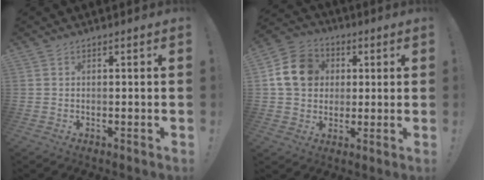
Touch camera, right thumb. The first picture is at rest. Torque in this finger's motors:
{"motor_torque": [0.75, 0.72, 0.72, 0.09, 0.25]}